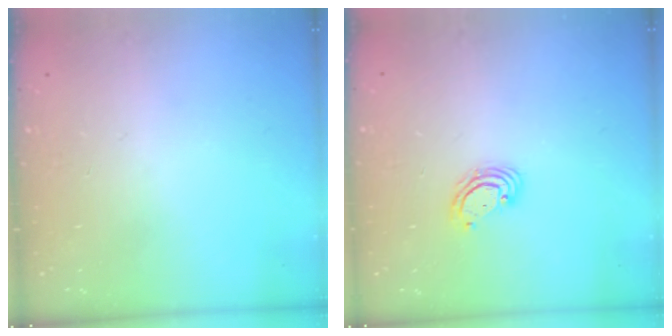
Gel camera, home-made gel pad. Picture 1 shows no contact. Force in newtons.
{"total": 4.9, "press": 4.9, "slide": 0.4}